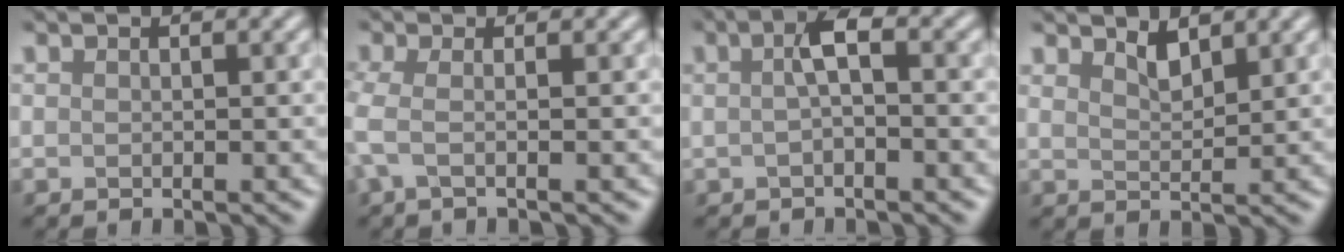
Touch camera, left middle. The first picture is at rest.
{"total": 1.1, "force": [-0.6, -0.2, 1.0], "torque": [-0.040, -0.004, -0.005]}
{"total": 1.3, "force": [0.0, -0.2, 1.2], "torque": [-0.046, 0.014, 0.014]}
{"total": 1.5, "force": [1.4, -0.3, -0.3], "torque": [-0.014, 0.008, 0.042]}